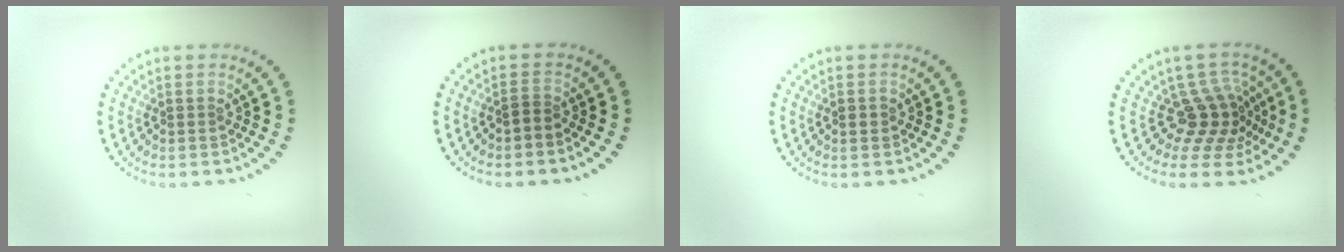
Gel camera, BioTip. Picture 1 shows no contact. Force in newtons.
{"total": 0.8, "press": 0.5, "slide": 0.7}
{"total": 0.9, "press": 0.9, "slide": 0.1}
{"total": 3.9, "press": 2.8, "slide": 2.7}